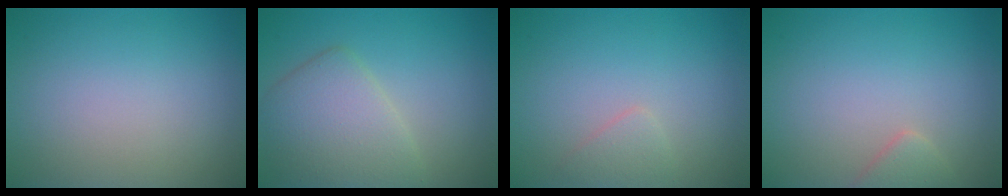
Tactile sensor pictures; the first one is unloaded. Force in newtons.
{"total": 4.8, "press": 4.8, "slide": 0.3}
{"total": 1.2, "press": 1.2, "slide": 0.1}
{"total": 1.6, "press": 1.6, "slide": 0.1}